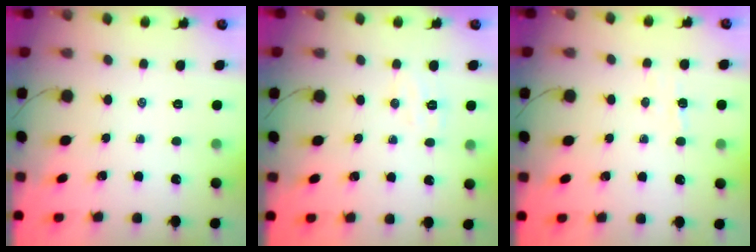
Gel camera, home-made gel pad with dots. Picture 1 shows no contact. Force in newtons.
{"total": 5.6, "press": 5.5, "slide": 0.9}
{"total": 2.5, "press": 2.4, "slide": 0.7}